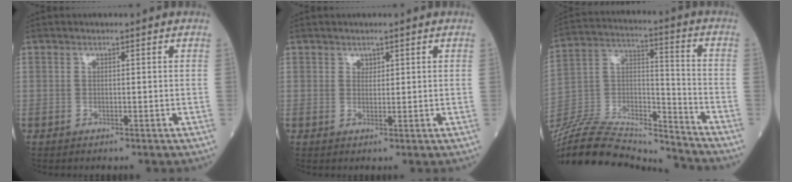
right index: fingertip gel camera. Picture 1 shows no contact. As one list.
[{"total": 1.0, "force": [0.7, 0.7, 0.3], "torque": [0.000, -0.002, 0.010]}, {"total": 23.6, "force": [-22.5, 2.9, 6.5], "torque": [-0.156, 0.008, -0.379]}]